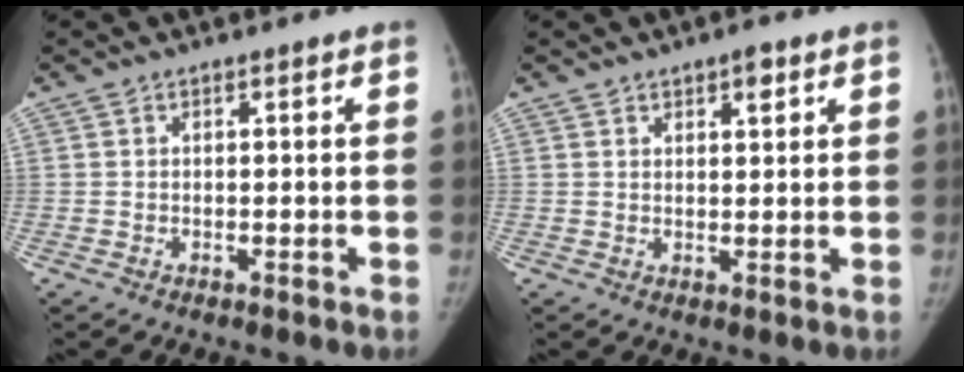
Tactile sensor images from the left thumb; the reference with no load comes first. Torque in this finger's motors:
{"motor_torque": [-0.33, -0.05, -0.04, -0.03, -0.01]}